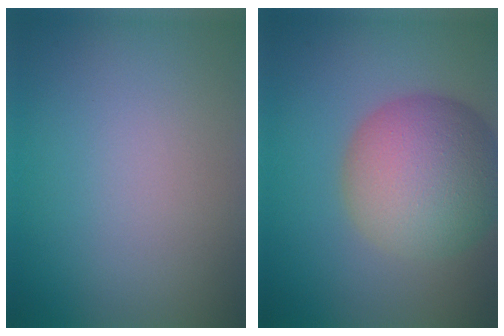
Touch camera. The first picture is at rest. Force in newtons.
{"total": 9.0, "press": 9.0, "slide": 0.4}